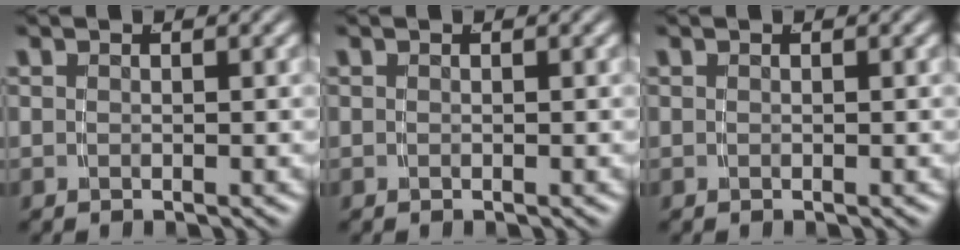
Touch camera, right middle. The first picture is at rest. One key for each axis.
{"total": 0.0}
{"total": 0.0}